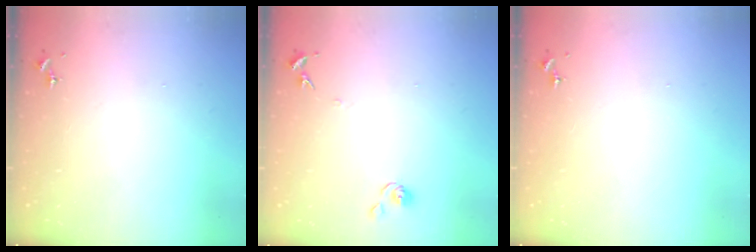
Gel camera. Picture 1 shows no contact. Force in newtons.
{"total": 4.8, "press": 4.8, "slide": 0.4}
{"total": 0.0}